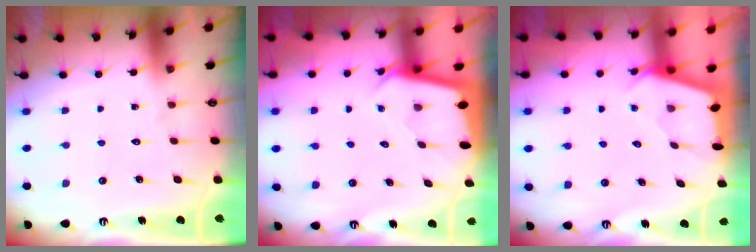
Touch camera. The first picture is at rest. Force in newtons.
{"total": 2.1, "press": 2.1, "slide": 0.1}
{"total": 2.4, "press": 2.4, "slide": 0.3}